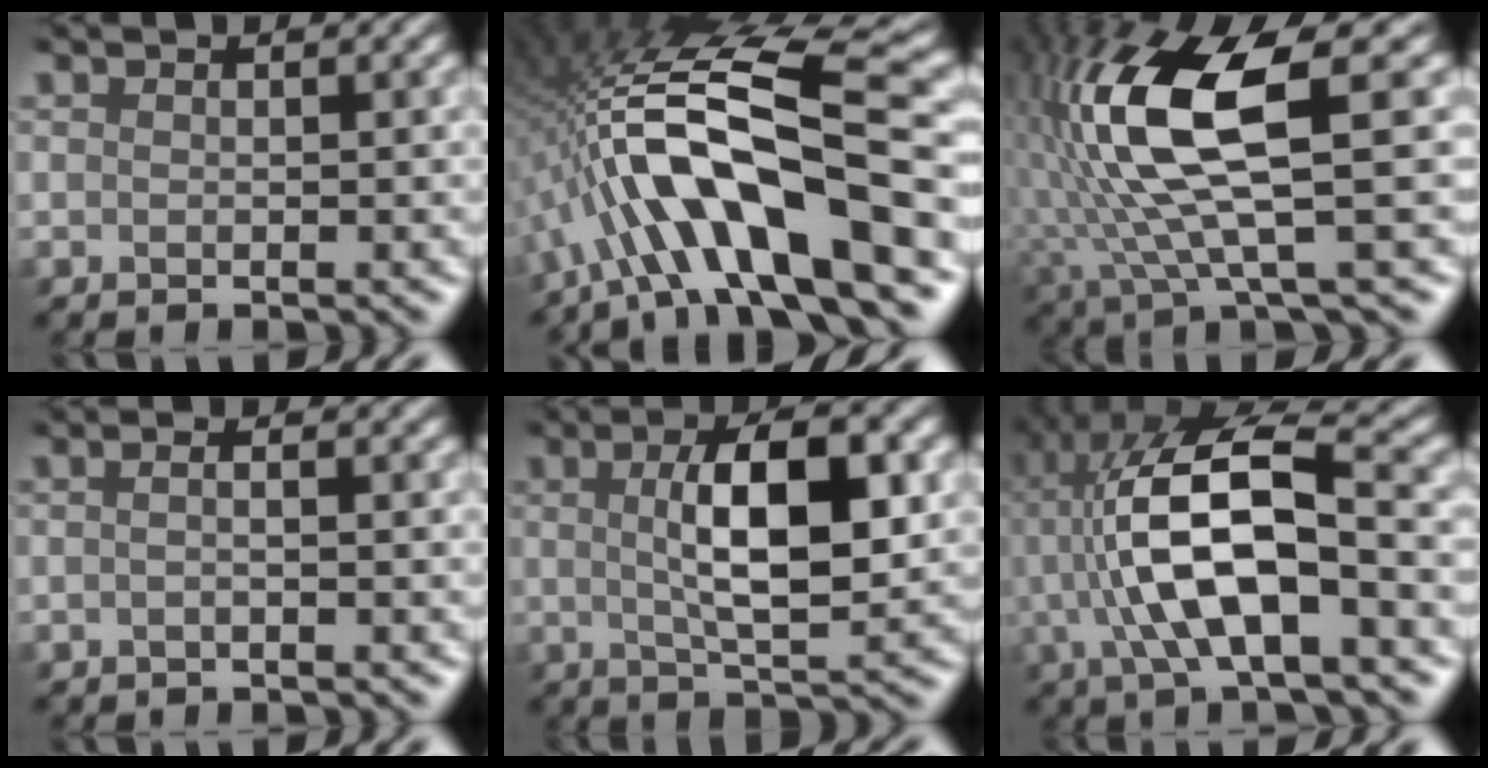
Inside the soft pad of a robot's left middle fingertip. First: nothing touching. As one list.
[{"total": 14.1, "force": [-3.4, 3.6, 13.2], "torque": [-0.221, 0.039, -0.054]}, {"total": 10.2, "force": [1.8, 2.3, 9.7], "torque": [-0.211, 0.011, 0.041]}, {"total": 0.8, "force": [-0.3, 0.0, 0.8], "torque": [-0.008, -0.003, -0.009]}, {"total": 7.2, "force": [1.3, 1.8, 6.8], "torque": [-0.107, 0.009, 0.023]}, {"total": 9.9, "force": [-0.5, 2.9, 9.5], "torque": [-0.183, 0.023, -0.010]}]